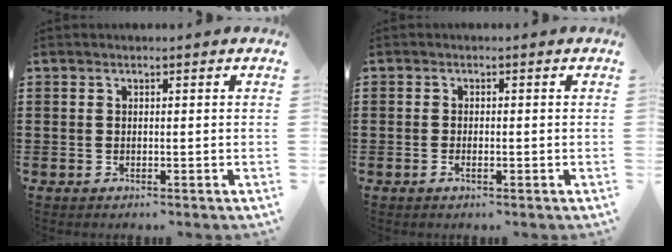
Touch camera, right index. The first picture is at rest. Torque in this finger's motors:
{"motor_torque": [-0.03, 1.60, -0.07, -0.01]}